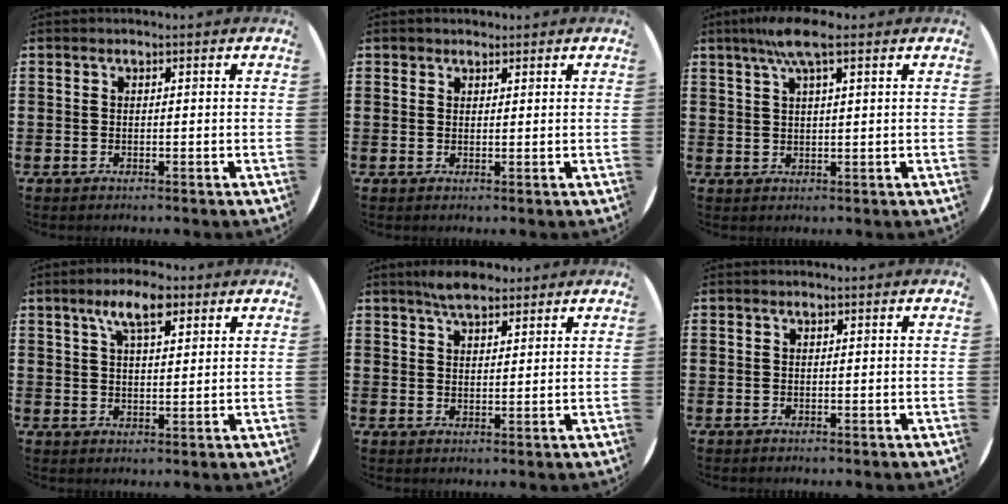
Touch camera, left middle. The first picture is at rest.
{"total": 1.1, "force": [1.0, 0.5, -0.1], "torque": [0.008, -0.001, 0.018]}
{"total": 5.0, "force": [3.2, 0.8, 3.8], "torque": [-0.080, 0.009, 0.054]}
{"total": 6.6, "force": [4.2, 2.4, 4.5], "torque": [-0.081, -0.001, 0.070]}
{"total": 4.5, "force": [3.8, 1.5, 1.8], "torque": [-0.042, -0.002, 0.070]}
{"total": 0.0}